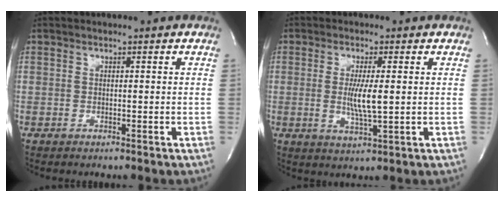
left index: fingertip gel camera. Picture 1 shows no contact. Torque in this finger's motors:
{"motor_torque": [0.37, 0.36, 0.16, 0.05]}